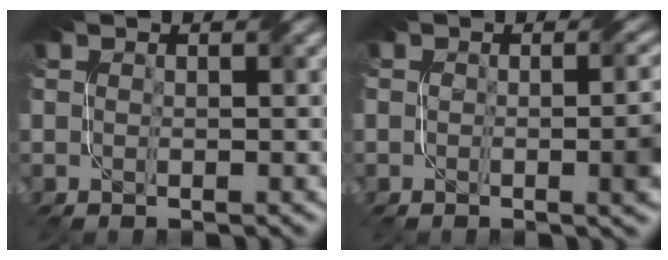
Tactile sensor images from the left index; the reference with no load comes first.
{"total": 3.4, "force": [-0.5, 1.0, 3.2], "torque": [-0.044, -0.002, -0.007]}